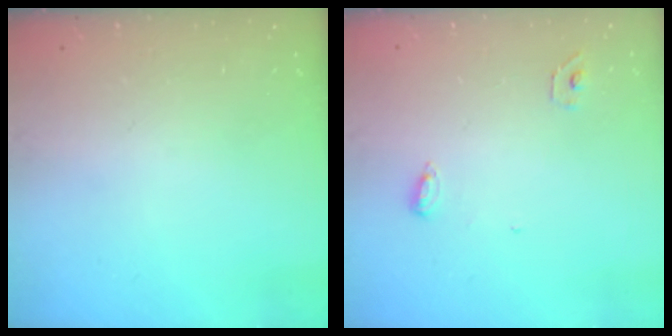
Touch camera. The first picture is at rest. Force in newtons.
{"total": 5.1, "press": 4.9, "slide": 1.4}